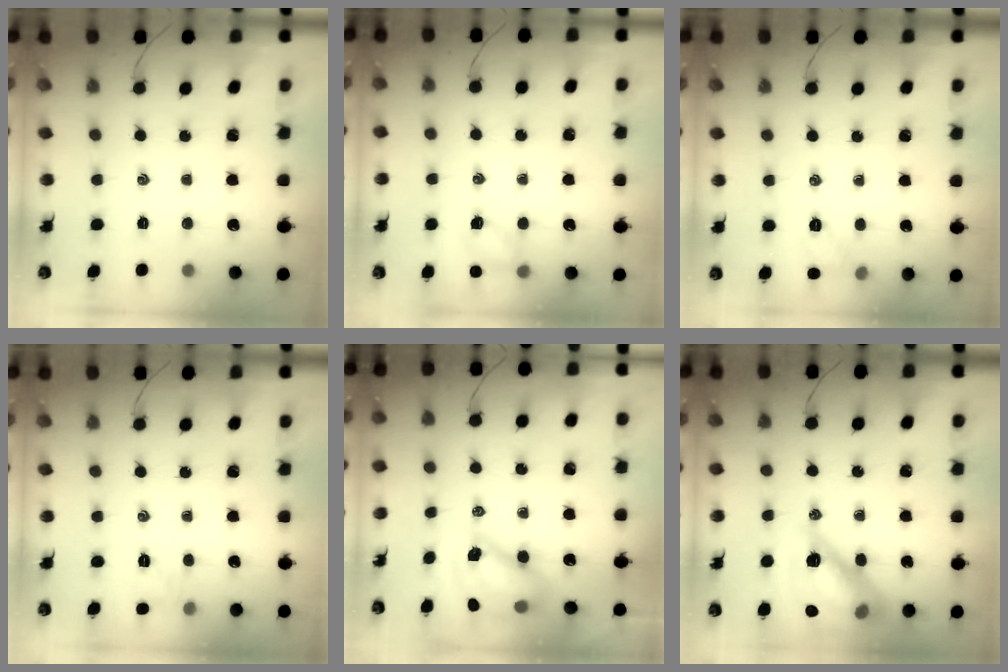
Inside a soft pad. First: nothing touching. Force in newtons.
{"total": 5.9, "press": 5.7, "slide": 1.6}
{"total": 5.2, "press": 5.0, "slide": 1.4}
{"total": 5.6, "press": 5.4, "slide": 1.7}
{"total": 9.1, "press": 8.7, "slide": 2.6}
{"total": 18.6, "press": 18.3, "slide": 3.4}